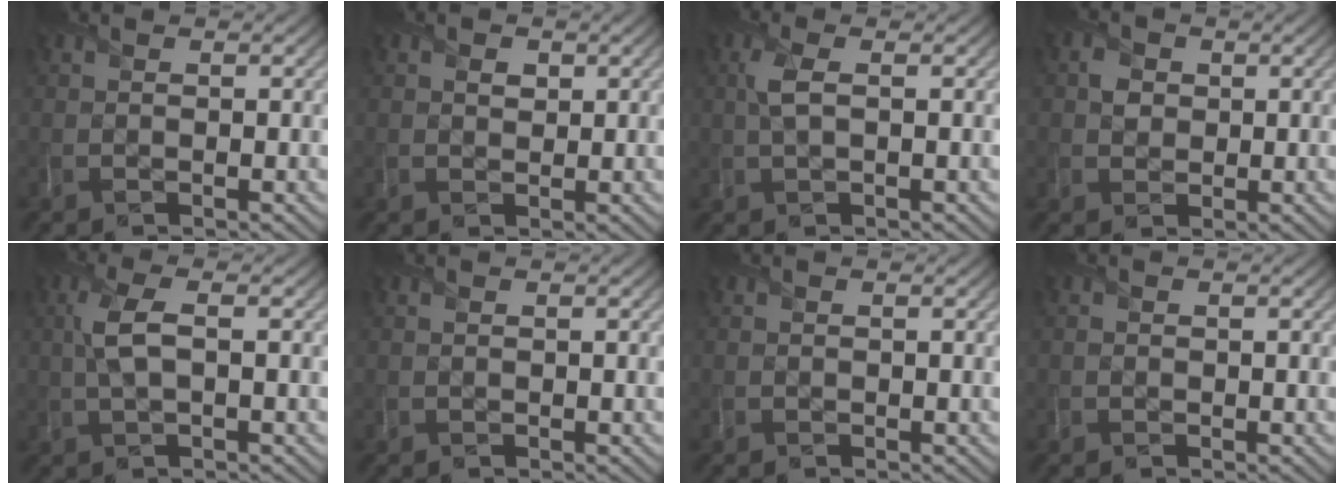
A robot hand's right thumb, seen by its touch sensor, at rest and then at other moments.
{"total": 1.3, "force": [0.7, 1.0, 0.5], "torque": [-0.007, -0.005, 0.012]}
{"total": 2.7, "force": [0.4, 0.9, 2.5], "torque": [-0.064, 0.007, 0.006]}
{"total": 2.3, "force": [0.3, 2.1, 0.8], "torque": [-0.015, -0.002, 0.002]}
{"total": 4.0, "force": [0.4, 1.3, 3.8], "torque": [-0.092, 0.008, 0.006]}
{"total": 0.0}
{"total": 0.0}
{"total": 0.0}